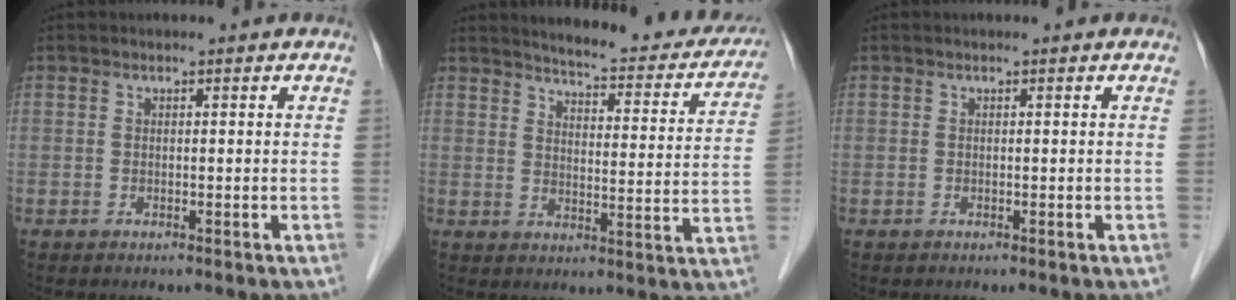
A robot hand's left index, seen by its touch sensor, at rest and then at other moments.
{"total": 19.0, "force": [17.4, 3.7, 6.5], "torque": [-0.065, -0.044, 0.201]}
{"total": 0.0}